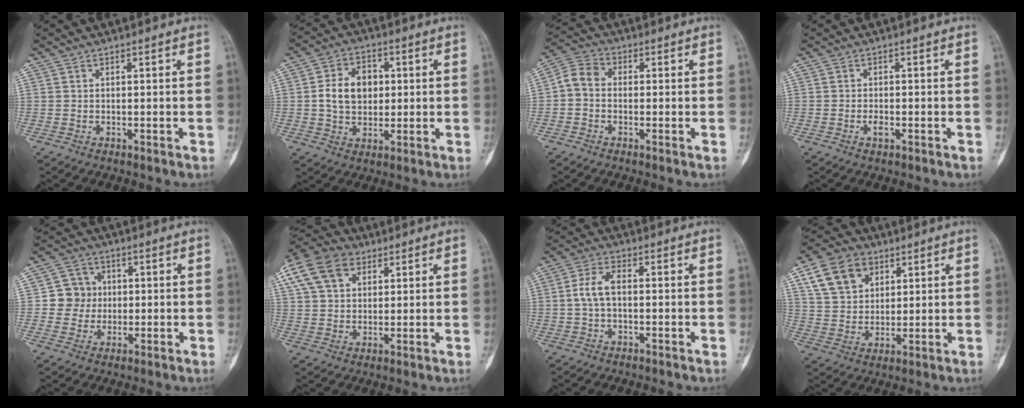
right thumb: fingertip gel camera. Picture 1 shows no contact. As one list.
[{"total": 9.3, "force": [0.9, 7.0, 6.0], "torque": [-0.076, 0.008, 0.013]}, {"total": 5.1, "force": [-0.5, 4.0, 3.1], "torque": [-0.048, 0.018, -0.026]}, {"total": 1.6, "force": [-0.7, 0.7, 1.3], "torque": [-0.023, 0.002, -0.013]}, {"total": 5.9, "force": [0.2, 5.8, 1.1], "torque": [0.023, 0.012, -0.004]}, {"total": 18.8, "force": [8.8, 13.2, 10.1], "torque": [-0.224, 0.035, 0.162]}, {"total": 4.8, "force": [-0.1, 2.5, 4.1], "torque": [-0.088, 0.016, -0.005]}, {"total": 12.0, "force": [5.7, 8.6, 6.2], "torque": [-0.084, -0.012, 0.108]}]